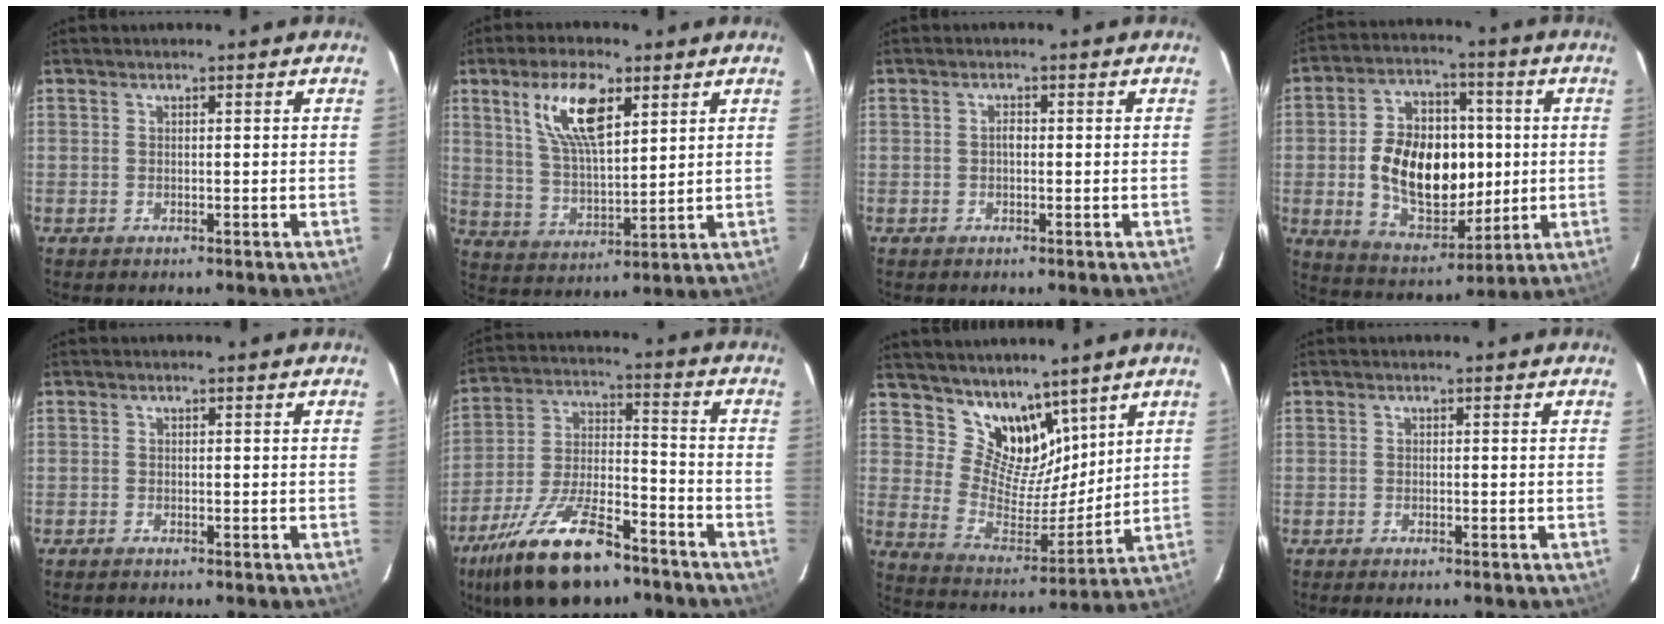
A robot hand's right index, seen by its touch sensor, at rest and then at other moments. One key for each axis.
{"total": 12.0, "fx": 5.7, "fy": 4.4, "fz": 9.5, "tx": -0.182, "ty": 0.010, "tz": 0.114}
{"total": 1.0, "fx": -0.2, "fy": 0.6, "fz": 0.8, "tx": -0.014, "ty": 0.006, "tz": -0.004}
{"total": 17.9, "fx": -0.7, "fy": 11.5, "fz": 13.8, "tx": -0.261, "ty": 0.017, "tz": 0.007}
{"total": 0.9, "fx": -0.9, "fy": 0.3, "fz": 0.2, "tx": -0.009, "ty": 0.000, "tz": -0.018}
{"total": 20.5, "fx": -13.9, "fy": 7.5, "fz": 13.0, "tx": -0.260, "ty": -0.019, "tz": -0.240}
{"total": 12.0, "fx": 8.8, "fy": 6.8, "fz": 4.6, "tx": -0.076, "ty": -0.011, "tz": 0.169}
{"total": 1.2, "fx": -1.0, "fy": 0.3, "fz": 0.6, "tx": -0.017, "ty": -0.002, "tz": -0.021}